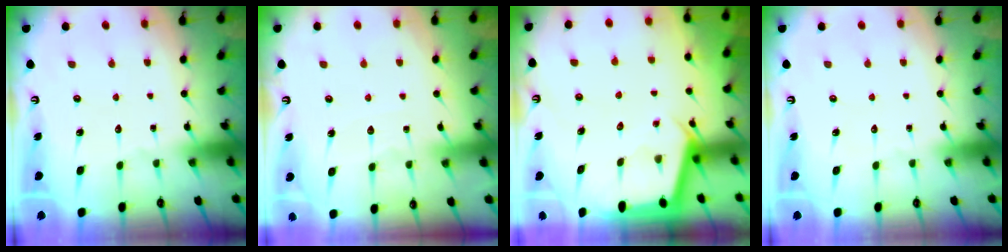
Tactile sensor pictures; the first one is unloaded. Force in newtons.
{"total": 5.7, "press": 5.6, "slide": 0.6}
{"total": 2.8, "press": 2.8, "slide": 0.4}
{"total": 0.0}